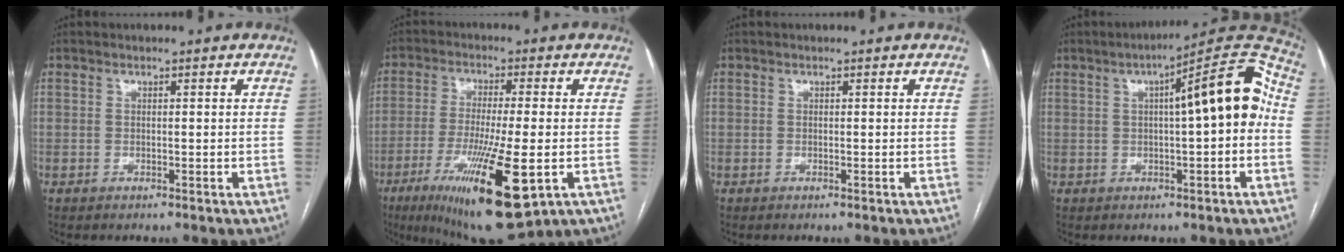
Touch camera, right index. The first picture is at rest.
{"total": 17.1, "force": [-6.5, 2.5, 15.6], "torque": [-0.264, -0.046, -0.100]}
{"total": 0.0}
{"total": 12.8, "force": [1.2, 2.0, 12.6], "torque": [-0.171, 0.043, 0.013]}